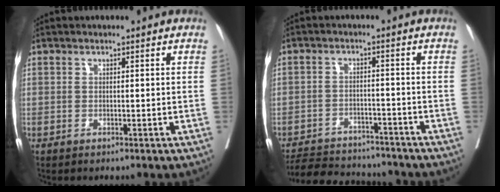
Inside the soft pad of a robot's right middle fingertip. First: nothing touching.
{"total": 11.3, "force": [-10.2, 4.2, 2.2], "torque": [-0.035, 0.007, -0.147]}